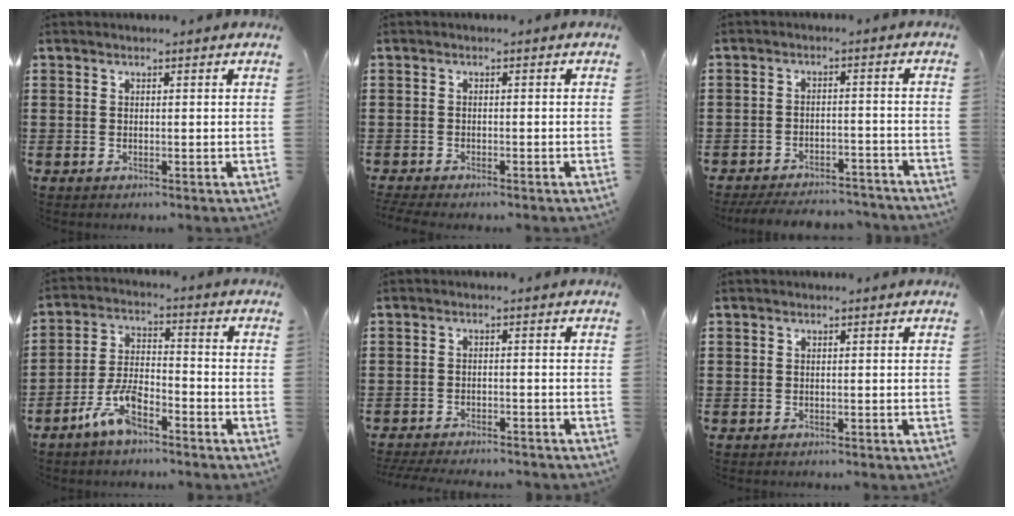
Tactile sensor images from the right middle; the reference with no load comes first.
{"total": 1.0, "force": [-1.0, 0.0, 0.3], "torque": [-0.008, -0.006, -0.017]}
{"total": 4.5, "force": [-4.4, 0.5, 0.7], "torque": [-0.019, 0.001, -0.091]}
{"total": 7.2, "force": [-5.0, 2.3, 4.6], "torque": [-0.107, 0.003, -0.096]}
{"total": 2.8, "force": [-2.8, 0.1, 0.4], "torque": [-0.010, -0.004, -0.057]}
{"total": 0.6, "force": [-0.4, 0.4, -0.1], "torque": [0.000, 0.002, -0.010]}